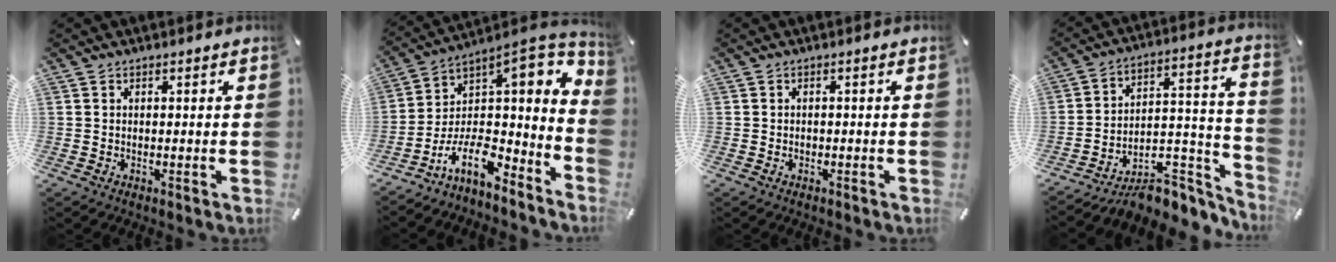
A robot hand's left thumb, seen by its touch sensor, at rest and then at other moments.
{"total": 9.9, "force": [-3.0, 6.0, 7.4], "torque": [-0.105, -0.010, -0.049]}
{"total": 0.9, "force": [-0.5, 0.5, 0.4], "torque": [-0.009, 0.001, -0.012]}
{"total": 10.7, "force": [-7.4, 6.6, 4.0], "torque": [-0.020, 0.018, -0.122]}